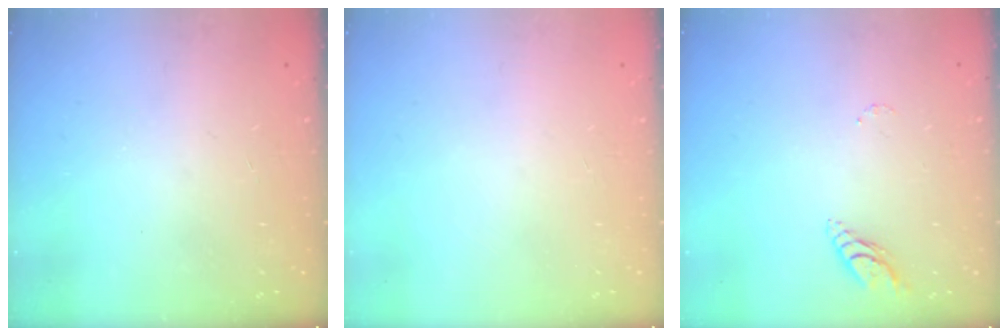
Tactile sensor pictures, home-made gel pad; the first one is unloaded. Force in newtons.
{"total": 0.0}
{"total": 5.2, "press": 5.2, "slide": 0.4}